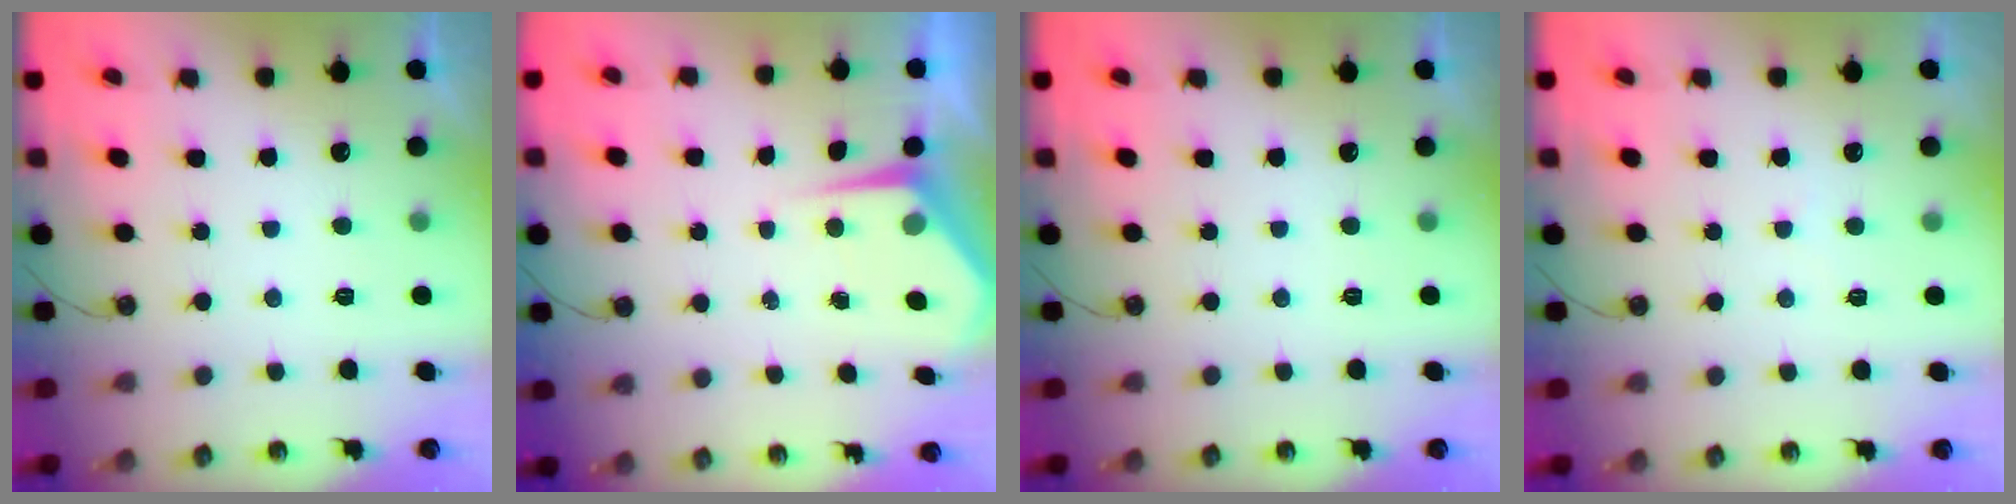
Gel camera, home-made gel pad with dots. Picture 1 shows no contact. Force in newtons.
{"total": 4.8, "press": 4.8, "slide": 0.5}
{"total": 0.0}
{"total": 3.4, "press": 3.3, "slide": 0.5}